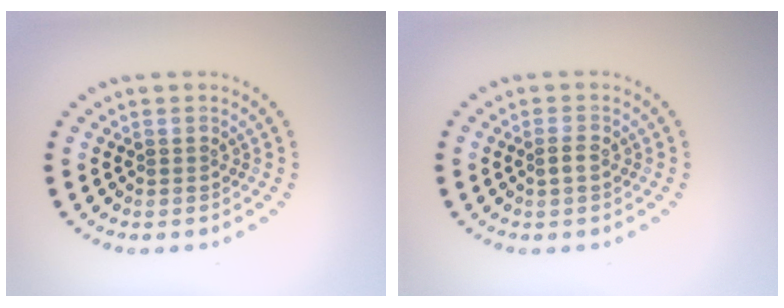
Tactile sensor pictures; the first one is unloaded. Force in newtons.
{"total": 1.1, "press": 1.1, "slide": 0.4}